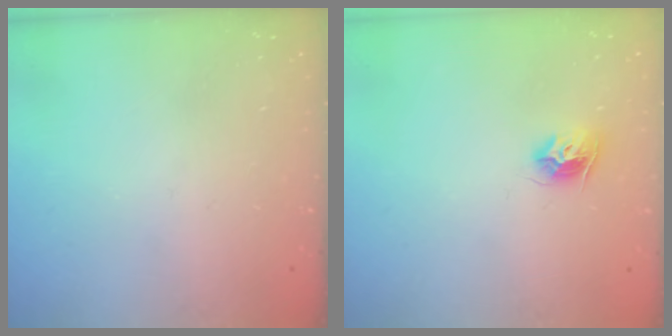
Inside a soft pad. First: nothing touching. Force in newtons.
{"total": 8.7, "press": 8.6, "slide": 0.4}